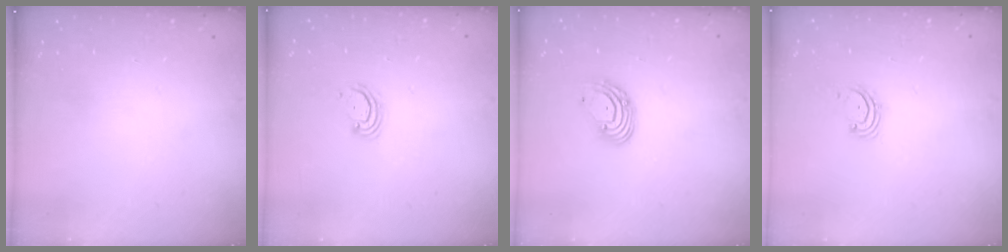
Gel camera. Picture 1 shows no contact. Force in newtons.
{"total": 3.4, "press": 3.4, "slide": 0.3}
{"total": 6.5, "press": 6.4, "slide": 0.8}
{"total": 2.1, "press": 2.1, "slide": 0.3}